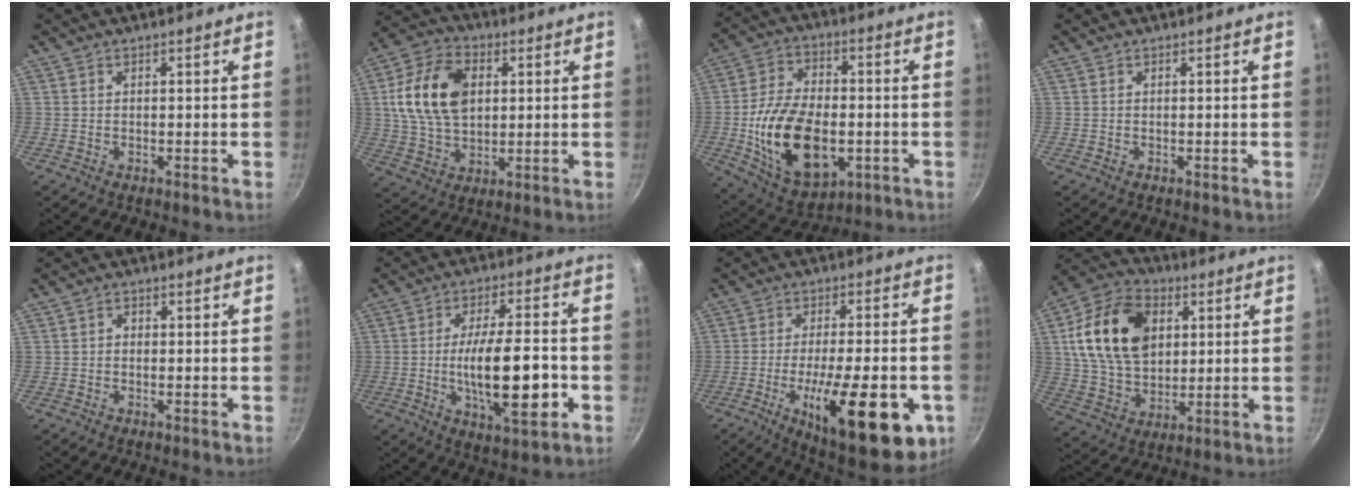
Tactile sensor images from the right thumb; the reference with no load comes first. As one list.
[{"total": 16.3, "force": [3.1, 11.0, 11.6], "torque": [-0.199, 0.002, 0.053]}, {"total": 20.7, "force": [-3.6, 12.6, 16.1], "torque": [-0.277, 0.015, -0.047]}, {"total": 0.0}, {"total": 1.4, "force": [0.0, 1.2, 0.7], "torque": [-0.010, 0.006, -0.004]}, {"total": 16.9, "force": [-3.4, 5.8, 15.5], "torque": [-0.241, 0.017, -0.051]}, {"total": 23.0, "force": [-7.7, 7.5, 20.4], "torque": [-0.272, 0.007, -0.105]}, {"total": 20.1, "force": [4.8, 13.9, 13.7], "torque": [-0.228, -0.001, 0.083]}]